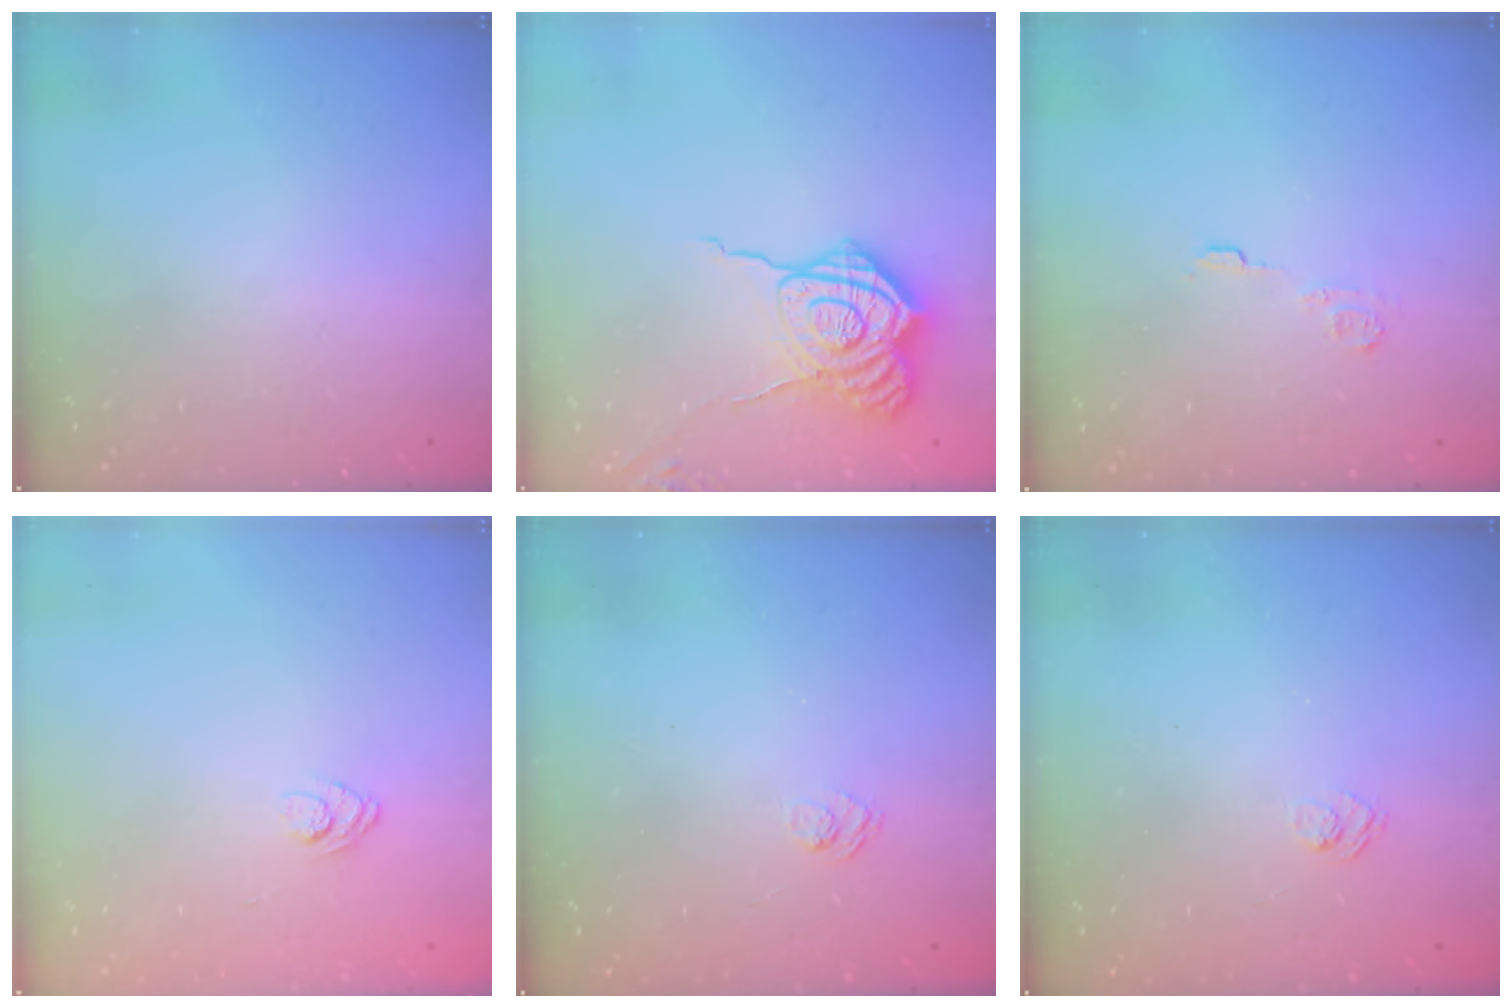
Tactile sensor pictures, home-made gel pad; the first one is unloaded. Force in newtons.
{"total": 14.3, "press": 14.3, "slide": 1.1}
{"total": 4.3, "press": 4.3, "slide": 0.6}
{"total": 3.8, "press": 3.5, "slide": 1.4}
{"total": 2.4, "press": 2.0, "slide": 1.3}
{"total": 2.4, "press": 2.0, "slide": 1.3}